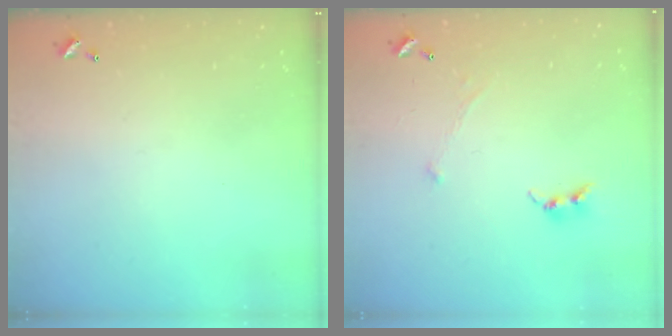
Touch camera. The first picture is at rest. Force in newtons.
{"total": 0.6, "press": 0.6, "slide": 0.3}